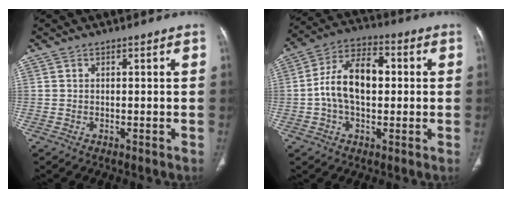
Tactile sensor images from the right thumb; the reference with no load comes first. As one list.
[{"total": 12.7, "force": [0.4, 7.6, 10.2], "torque": [-0.176, 0.031, -0.002]}]